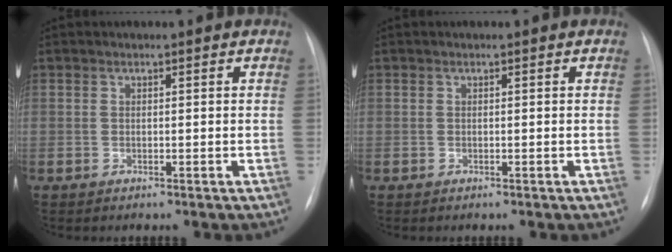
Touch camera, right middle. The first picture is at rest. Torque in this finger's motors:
{"motor_torque": [0.00, -0.21, 0.00, 0.02]}